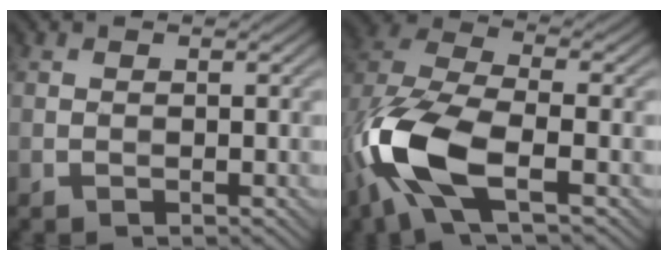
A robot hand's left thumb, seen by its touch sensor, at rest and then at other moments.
{"total": 11.8, "force": [-4.3, 5.4, 9.6], "torque": [-0.231, -0.011, -0.095]}